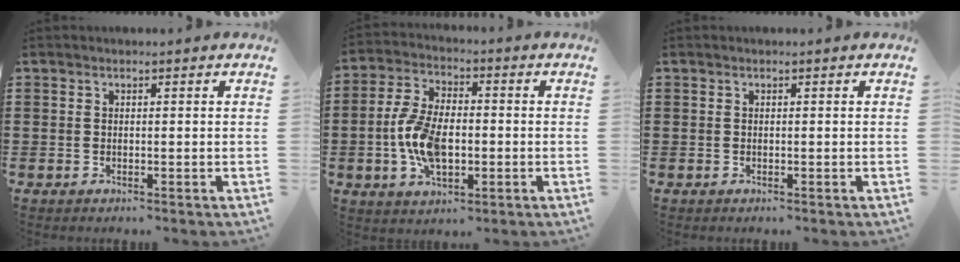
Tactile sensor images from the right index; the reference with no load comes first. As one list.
[{"total": 9.1, "force": [-1.6, 4.9, 7.5], "torque": [-0.177, 0.000, -0.035]}, {"total": 0.0}]